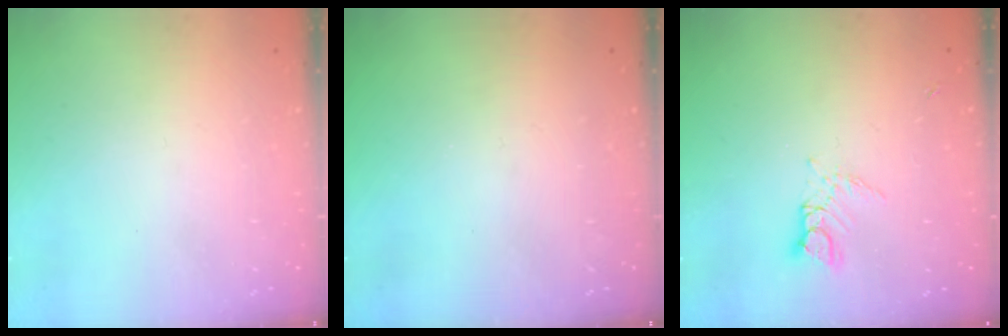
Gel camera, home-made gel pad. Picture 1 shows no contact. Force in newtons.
{"total": 0.0}
{"total": 7.1, "press": 7.1, "slide": 0.6}